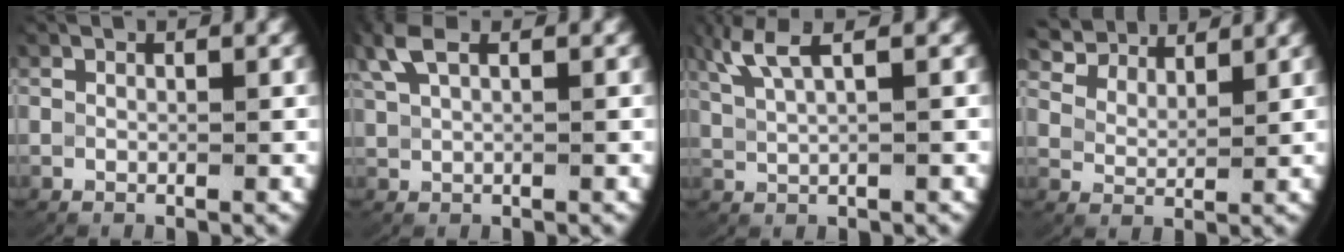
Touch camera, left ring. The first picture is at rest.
{"total": 2.8, "force": [1.8, 0.9, 2.0], "torque": [-0.055, 0.010, 0.035]}
{"total": 3.8, "force": [2.1, 1.2, 3.0], "torque": [-0.058, 0.012, 0.040]}
{"total": 5.5, "force": [5.0, 1.7, 1.7], "torque": [-0.041, 0.007, 0.085]}